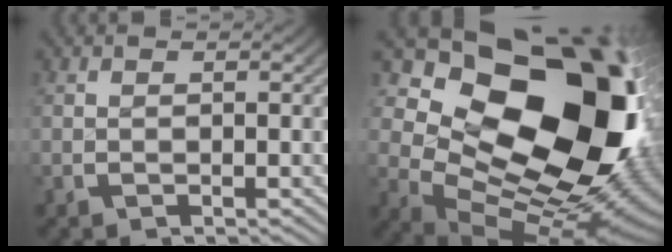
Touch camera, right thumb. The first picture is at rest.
{"total": 27.0, "force": [-1.5, 17.9, 20.2], "torque": [-0.329, -0.079, -0.001]}